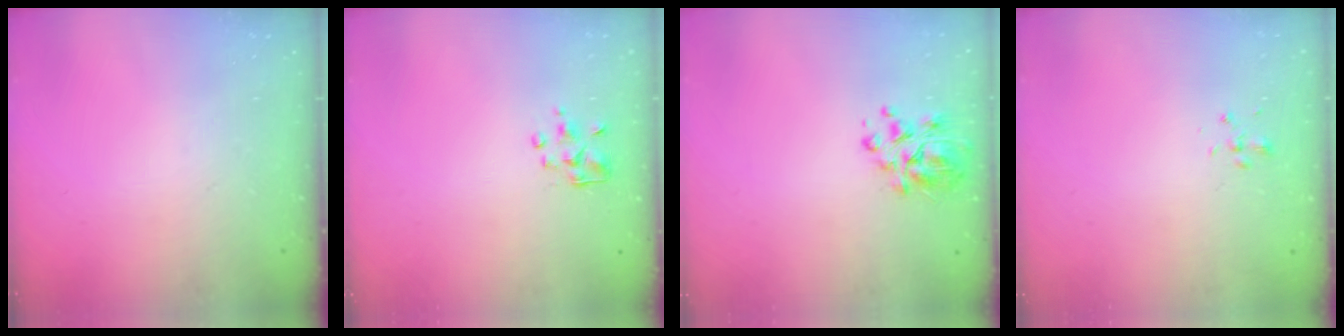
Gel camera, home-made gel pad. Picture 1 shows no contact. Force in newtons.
{"total": 2.4, "press": 2.3, "slide": 0.6}
{"total": 7.6, "press": 7.2, "slide": 2.5}
{"total": 1.8, "press": 1.6, "slide": 0.8}